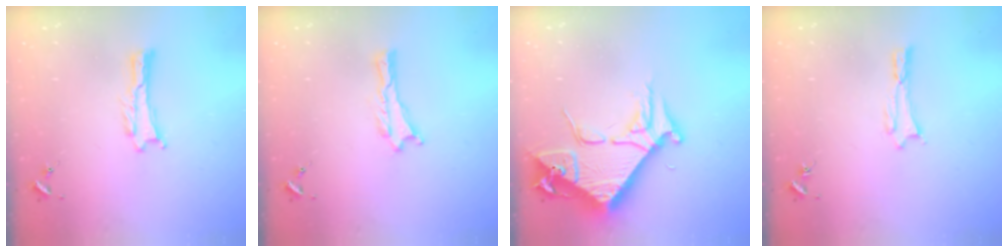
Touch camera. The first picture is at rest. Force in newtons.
{"total": 0.0}
{"total": 9.8, "press": 9.8, "slide": 1.1}
{"total": 0.0}